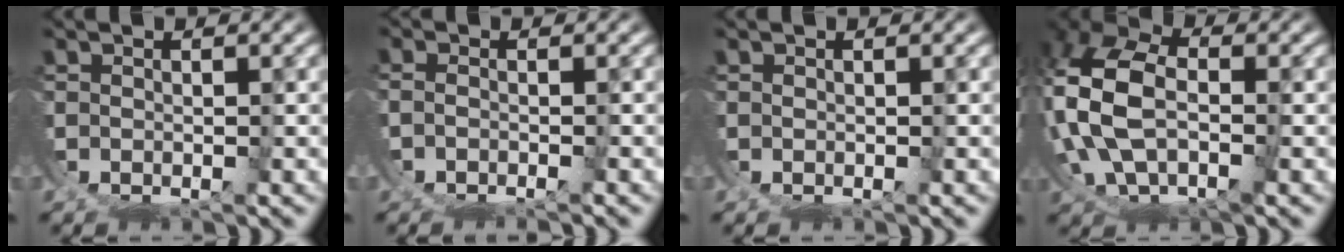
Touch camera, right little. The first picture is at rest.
{"total": 2.5, "force": [-2.0, 1.1, 1.0], "torque": [-0.024, -0.004, -0.032]}
{"total": 0.0}
{"total": 8.6, "force": [0.4, 5.9, 6.2], "torque": [-0.171, -0.020, 0.018]}